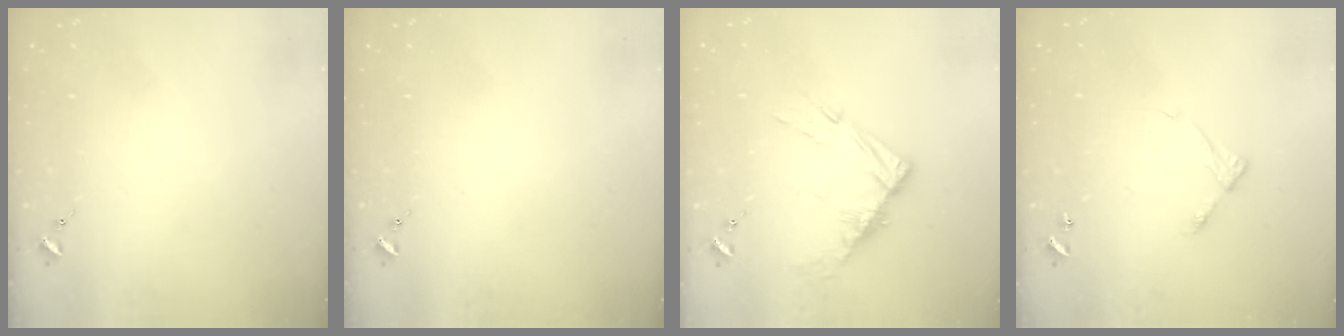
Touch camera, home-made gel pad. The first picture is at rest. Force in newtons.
{"total": 0.0}
{"total": 11.3, "press": 11.2, "slide": 1.1}
{"total": 5.8, "press": 5.7, "slide": 0.6}